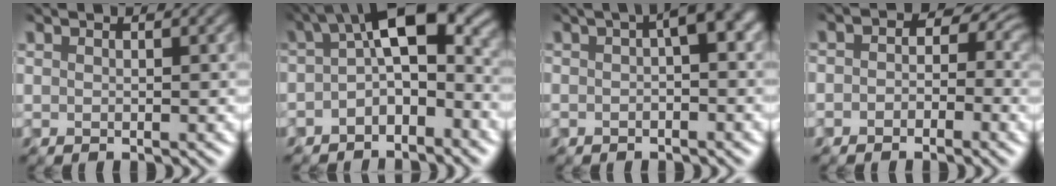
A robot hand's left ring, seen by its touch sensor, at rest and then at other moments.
{"total": 6.8, "force": [-1.2, 2.9, 6.0], "torque": [-0.099, 0.024, -0.039]}
{"total": 3.5, "force": [0.2, 1.1, 3.3], "torque": [-0.043, 0.013, -0.003]}
{"total": 3.9, "force": [-0.4, 3.1, 2.3], "torque": [-0.002, 0.014, -0.027]}